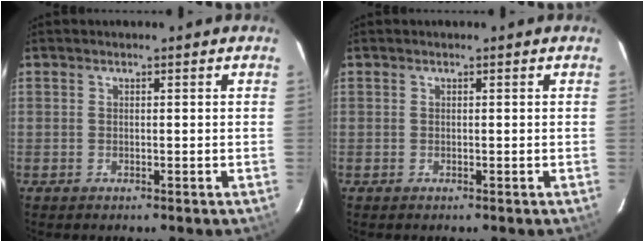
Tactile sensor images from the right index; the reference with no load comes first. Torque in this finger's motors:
{"motor_torque": [0.45, 0.08, 0.04, 0.01]}